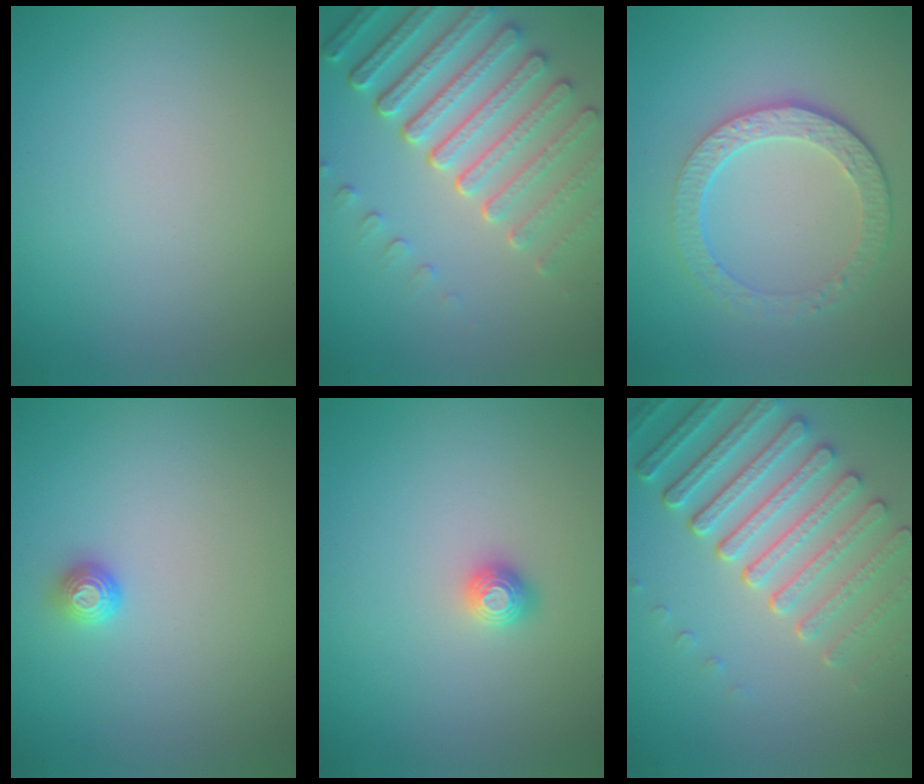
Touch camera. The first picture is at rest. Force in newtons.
{"total": 7.5, "press": 5.6, "slide": 5.0}
{"total": 4.5, "press": 3.3, "slide": 3.1}
{"total": 1.1, "press": 1.0, "slide": 0.5}
{"total": 1.1, "press": 1.0, "slide": 0.3}
{"total": 7.0, "press": 5.5, "slide": 4.4}